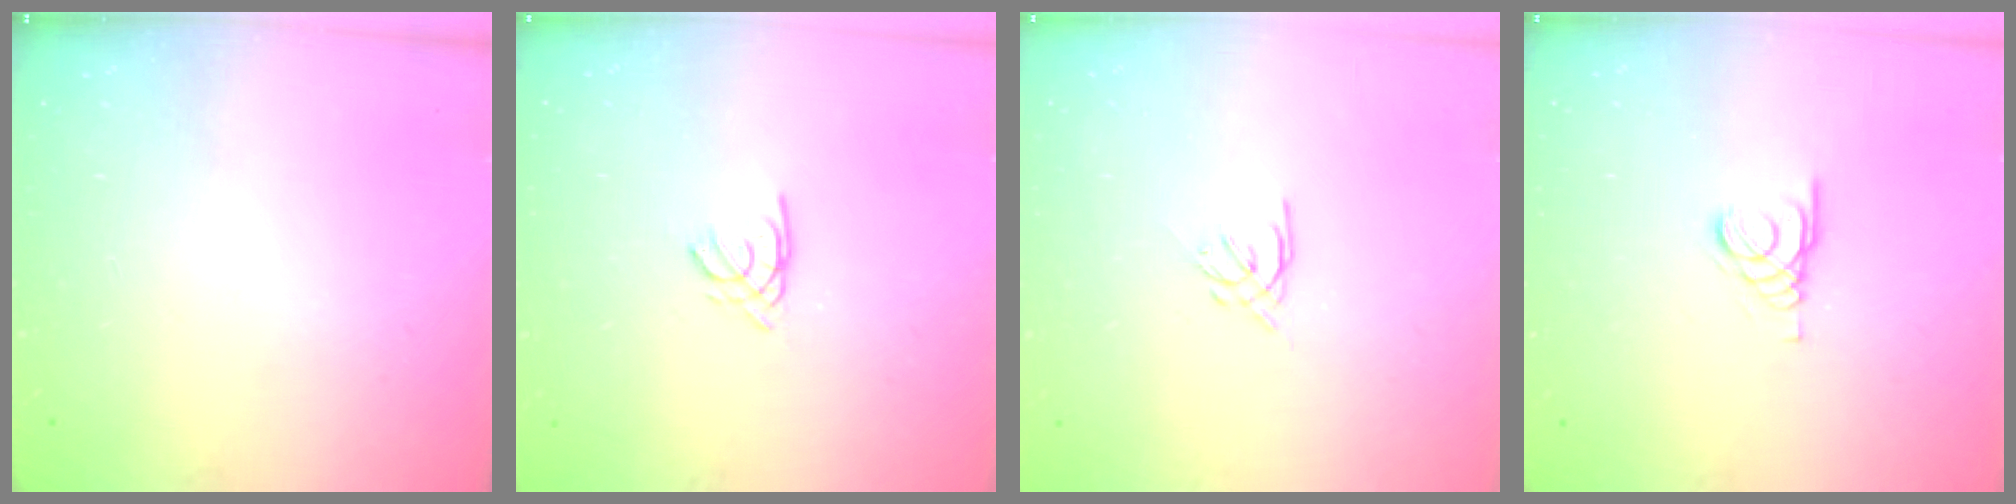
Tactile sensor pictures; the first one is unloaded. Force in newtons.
{"total": 1.6, "press": 1.5, "slide": 0.4}
{"total": 1.3, "press": 1.1, "slide": 0.6}
{"total": 1.5, "press": 1.4, "slide": 0.1}